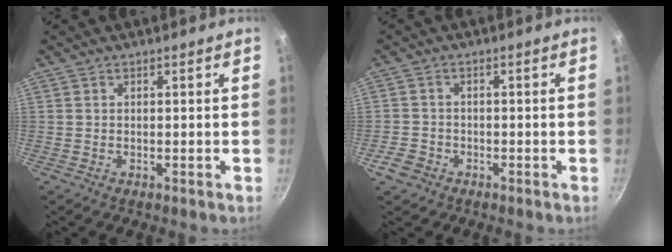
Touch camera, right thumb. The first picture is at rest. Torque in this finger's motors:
{"motor_torque": [-0.01, -0.16, -0.10, 0.05, 0.04]}